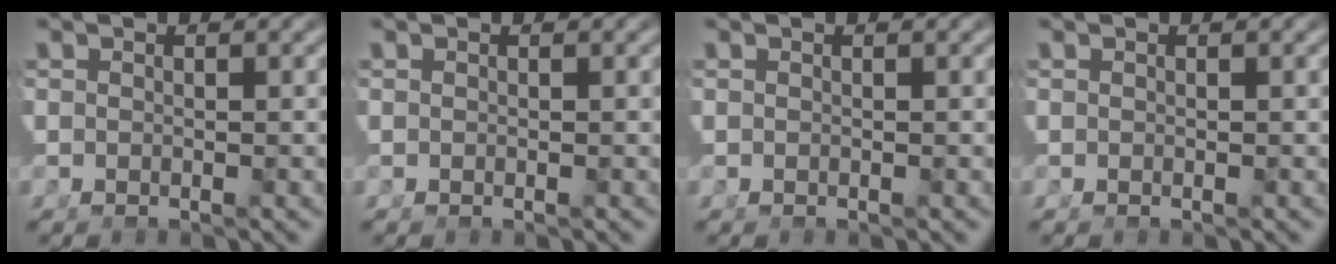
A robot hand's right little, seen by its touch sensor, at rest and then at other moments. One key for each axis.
{"total": 0.0}
{"total": 0.0}
{"total": 0.0}